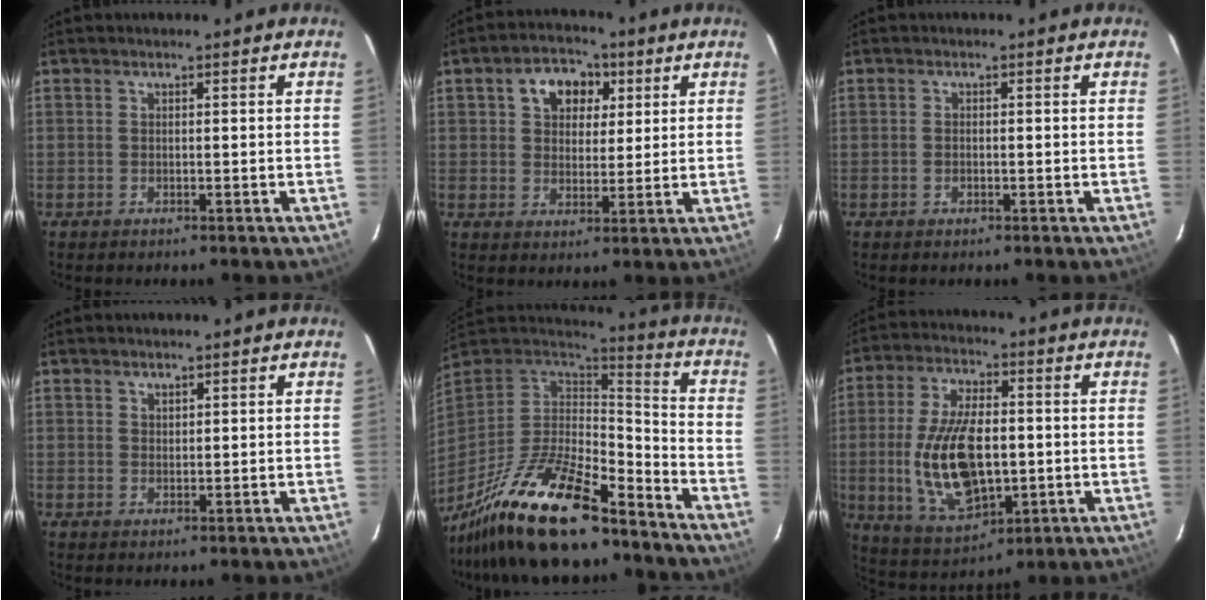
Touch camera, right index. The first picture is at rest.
{"total": 8.3, "force": [3.2, 6.1, 4.6], "torque": [-0.080, 0.026, 0.053]}
{"total": 1.0, "force": [-0.3, 0.7, 0.6], "torque": [-0.012, 0.001, -0.006]}
{"total": 1.0, "force": [0.9, 0.5, 0.1], "torque": [-0.001, 0.002, 0.016]}
{"total": 24.1, "force": [-17.4, 7.2, 15.0], "torque": [-0.294, -0.033, -0.296]}
{"total": 17.2, "force": [-1.5, 8.8, 14.7], "torque": [-0.301, -0.009, -0.012]}